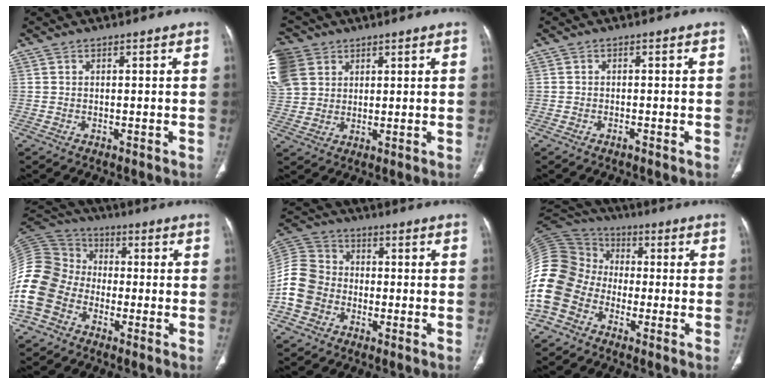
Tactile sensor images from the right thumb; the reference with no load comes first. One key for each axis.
{"total": 18.5, "fx": 7.6, "fy": 14.7, "fz": 8.4, "tx": -0.242, "ty": 0.041, "tz": 0.165}
{"total": 0.7, "fx": -0.6, "fy": 0.2, "fz": 0.2, "tx": -0.003, "ty": 0.003, "tz": -0.012}
{"total": 17.6, "fx": -5.8, "fy": 14.0, "fz": 8.9, "tx": -0.203, "ty": 0.059, "tz": -0.118}
{"total": 10.7, "fx": -3.1, "fy": 9.1, "fz": 4.8, "tx": -0.084, "ty": 0.033, "tz": -0.067}
{"total": 20.7, "fx": -6.6, "fy": 16.7, "fz": 10.3, "tx": -0.253, "ty": 0.069, "tz": -0.132}